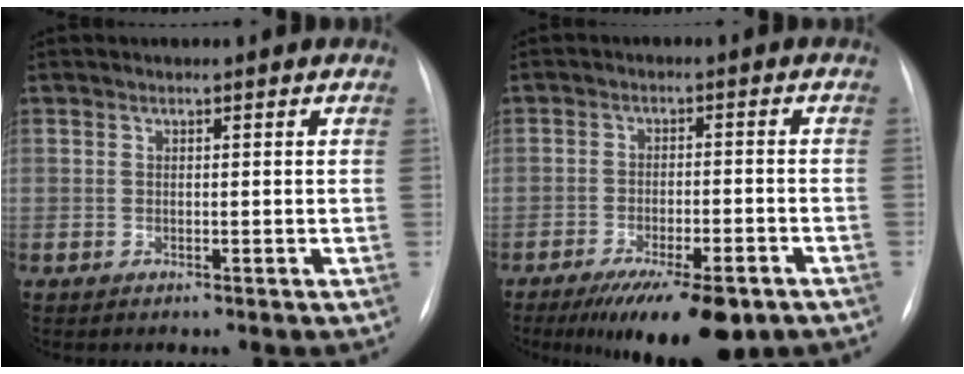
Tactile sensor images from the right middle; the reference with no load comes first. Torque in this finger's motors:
{"motor_torque": [1.08, -1.06, 0.23, 0.05]}